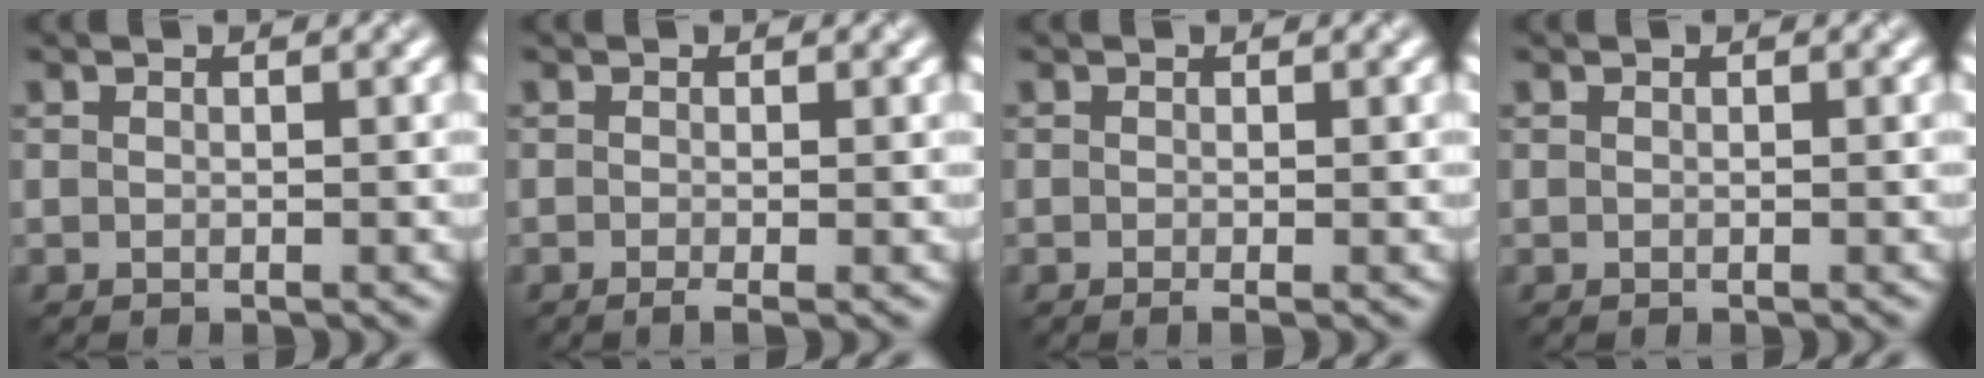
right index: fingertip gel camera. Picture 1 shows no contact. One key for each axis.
{"total": 1.4, "fx": -0.5, "fy": 0.3, "fz": 1.3, "tx": -0.018, "ty": -0.009, "tz": -0.010}
{"total": 0.9, "fx": -0.3, "fy": 0.2, "fz": 0.8, "tx": -0.012, "ty": -0.009, "tz": -0.006}
{"total": 0.0}